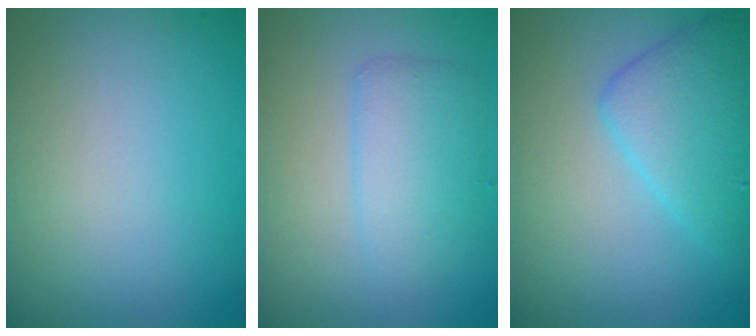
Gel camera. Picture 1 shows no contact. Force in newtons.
{"total": 2.9, "press": 2.9, "slide": 0.2}
{"total": 4.2, "press": 4.2, "slide": 0.2}